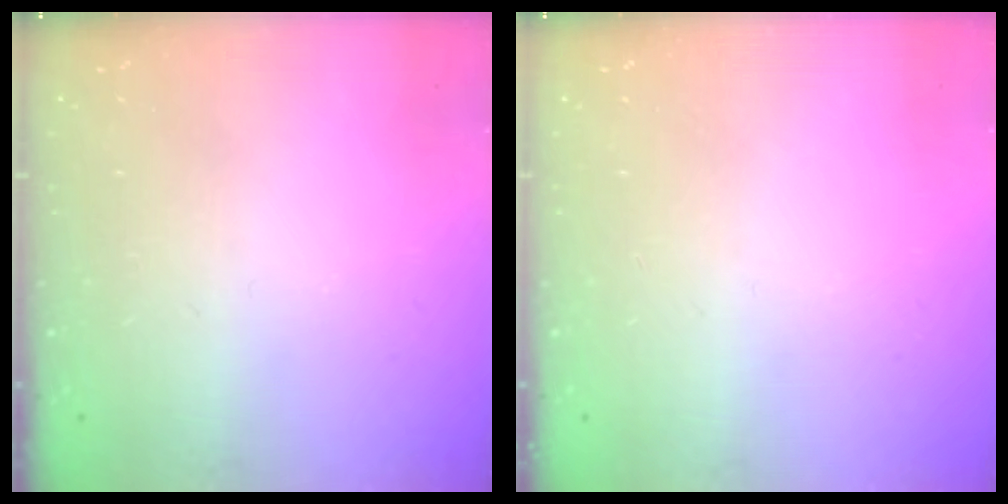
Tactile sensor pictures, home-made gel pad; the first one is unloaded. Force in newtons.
{"total": 0.0}